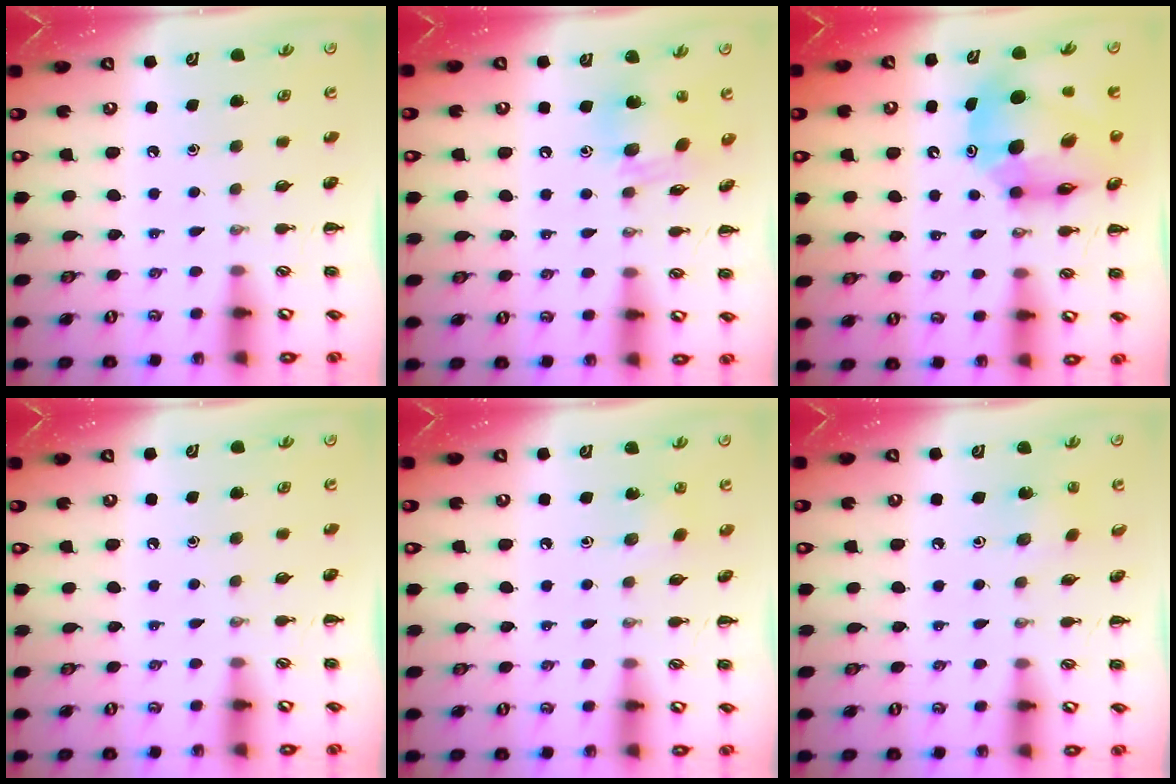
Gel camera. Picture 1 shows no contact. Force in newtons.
{"total": 11.9, "press": 11.8, "slide": 1.5}
{"total": 16.6, "press": 15.8, "slide": 4.9}
{"total": 0.0}
{"total": 2.8, "press": 2.6, "slide": 0.9}
{"total": 1.6, "press": 1.5, "slide": 0.6}